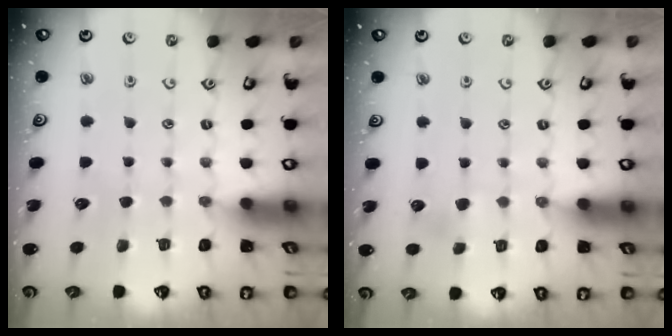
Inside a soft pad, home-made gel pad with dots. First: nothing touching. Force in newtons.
{"total": 2.3, "press": 2.3, "slide": 0.2}